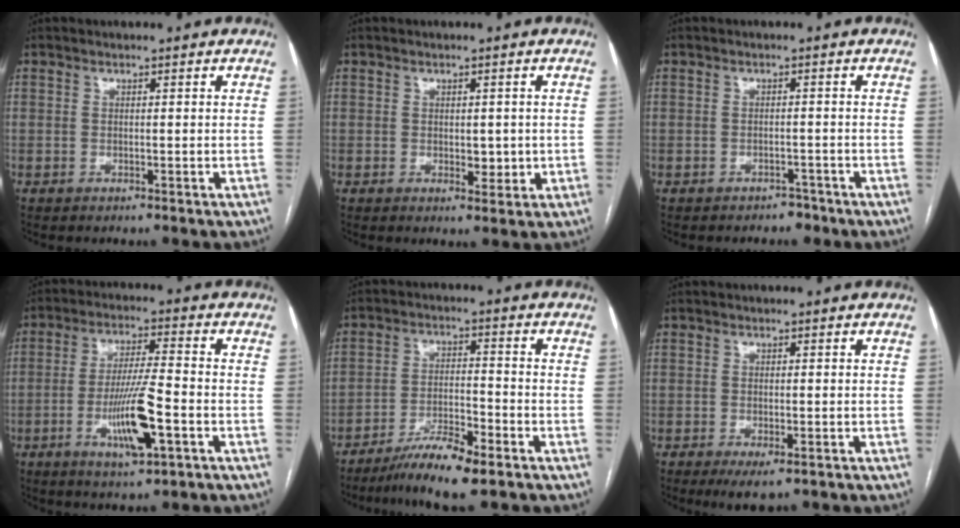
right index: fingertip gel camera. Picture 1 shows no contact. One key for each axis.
{"total": 3.0, "fx": -0.1, "fy": 1.7, "fz": 2.5, "tx": -0.030, "ty": -0.002, "tz": 0.005}
{"total": 2.3, "fx": -1.9, "fy": 1.4, "fz": 0.1, "tx": -0.003, "ty": 0.008, "tz": -0.024}
{"total": 10.3, "fx": -3.6, "fy": 1.1, "fz": 9.6, "tx": -0.181, "ty": -0.008, "tz": -0.064}
{"total": 8.5, "fx": -6.2, "fy": 0.7, "fz": 5.8, "tx": -0.108, "ty": -0.019, "tz": -0.111}
{"total": 4.0, "fx": -2.3, "fy": 1.2, "fz": 3.0, "tx": -0.046, "ty": -0.007, "tz": -0.030}